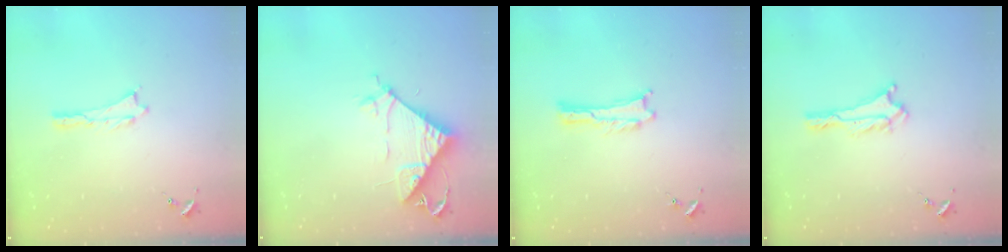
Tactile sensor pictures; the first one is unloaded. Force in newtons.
{"total": 7.8, "press": 7.8, "slide": 0.7}
{"total": 0.0}
{"total": 0.6, "press": 0.6, "slide": 0.1}